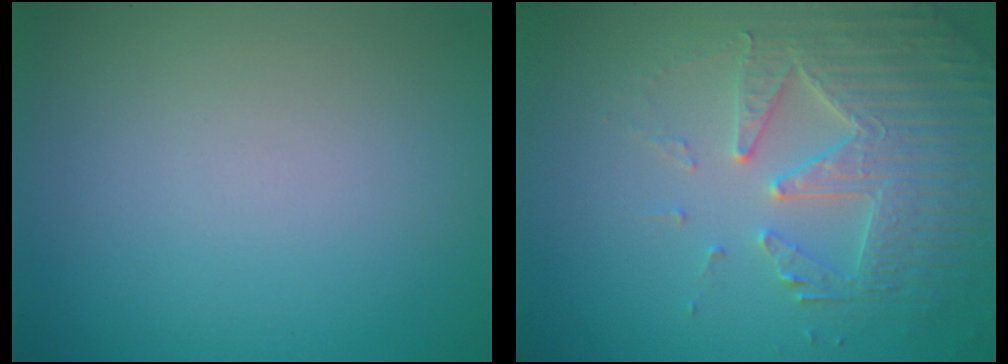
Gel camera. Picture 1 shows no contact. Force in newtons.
{"total": 4.8, "press": 4.4, "slide": 2.0}